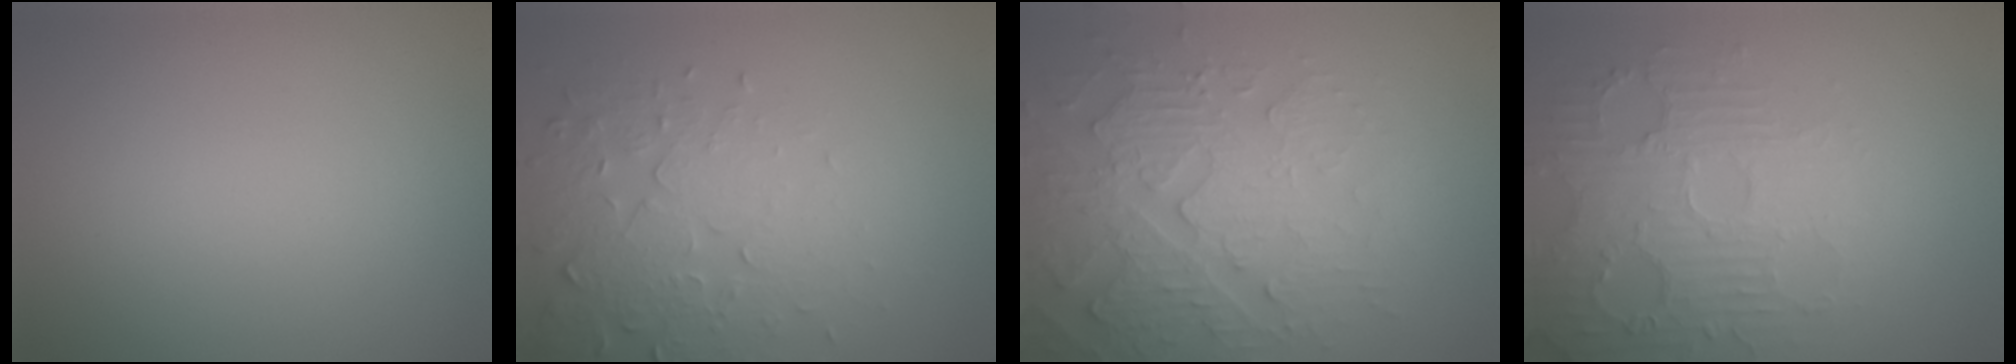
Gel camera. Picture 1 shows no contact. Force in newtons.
{"total": 5.1, "press": 3.8, "slide": 3.4}
{"total": 5.5, "press": 5.1, "slide": 2.0}
{"total": 5.2, "press": 3.8, "slide": 3.6}